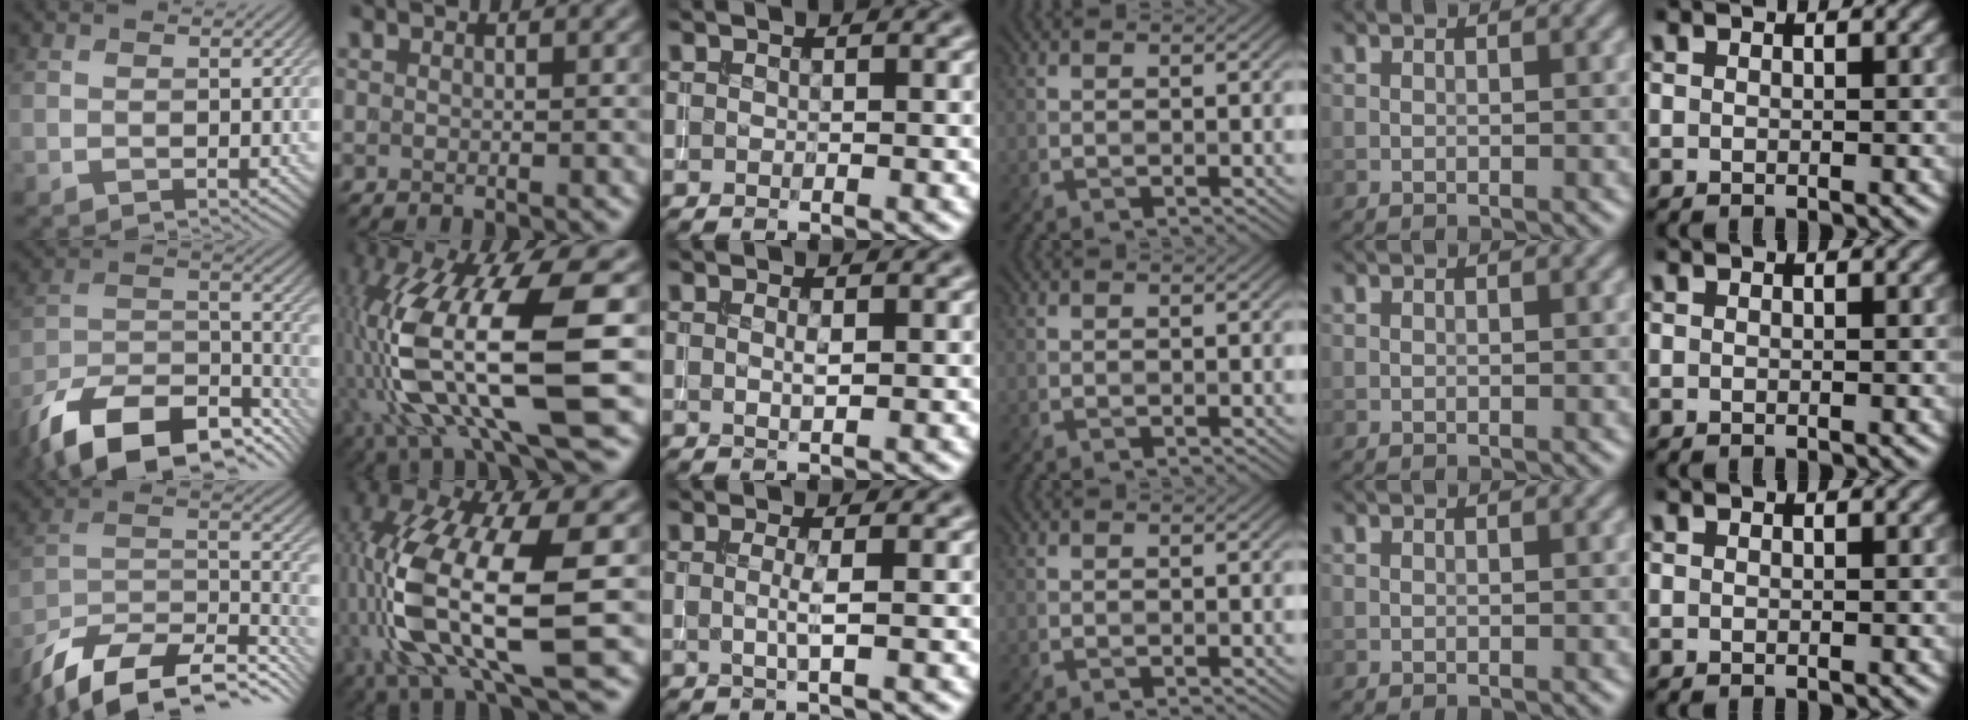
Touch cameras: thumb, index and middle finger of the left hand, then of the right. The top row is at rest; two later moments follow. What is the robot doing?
{"motion": "insert", "object": "drawer"}